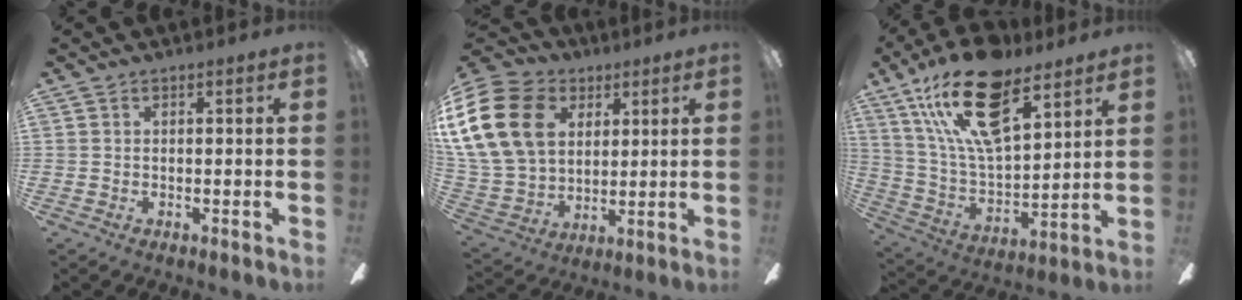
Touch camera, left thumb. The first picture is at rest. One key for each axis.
{"total": 22.2, "fx": 7.4, "fy": 16.6, "fz": 12.8, "tx": -0.286, "ty": -0.013, "tz": 0.137}
{"total": 22.9, "fx": 13.9, "fy": 9.9, "fz": 15.3, "tx": -0.295, "ty": -0.063, "tz": 0.238}